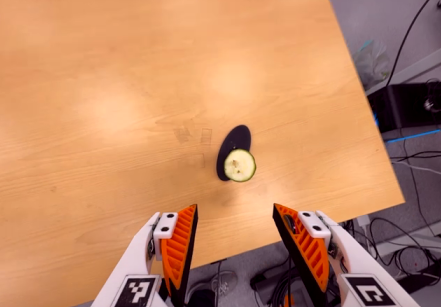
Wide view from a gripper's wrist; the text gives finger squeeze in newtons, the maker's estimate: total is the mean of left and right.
{"total": 0.0}